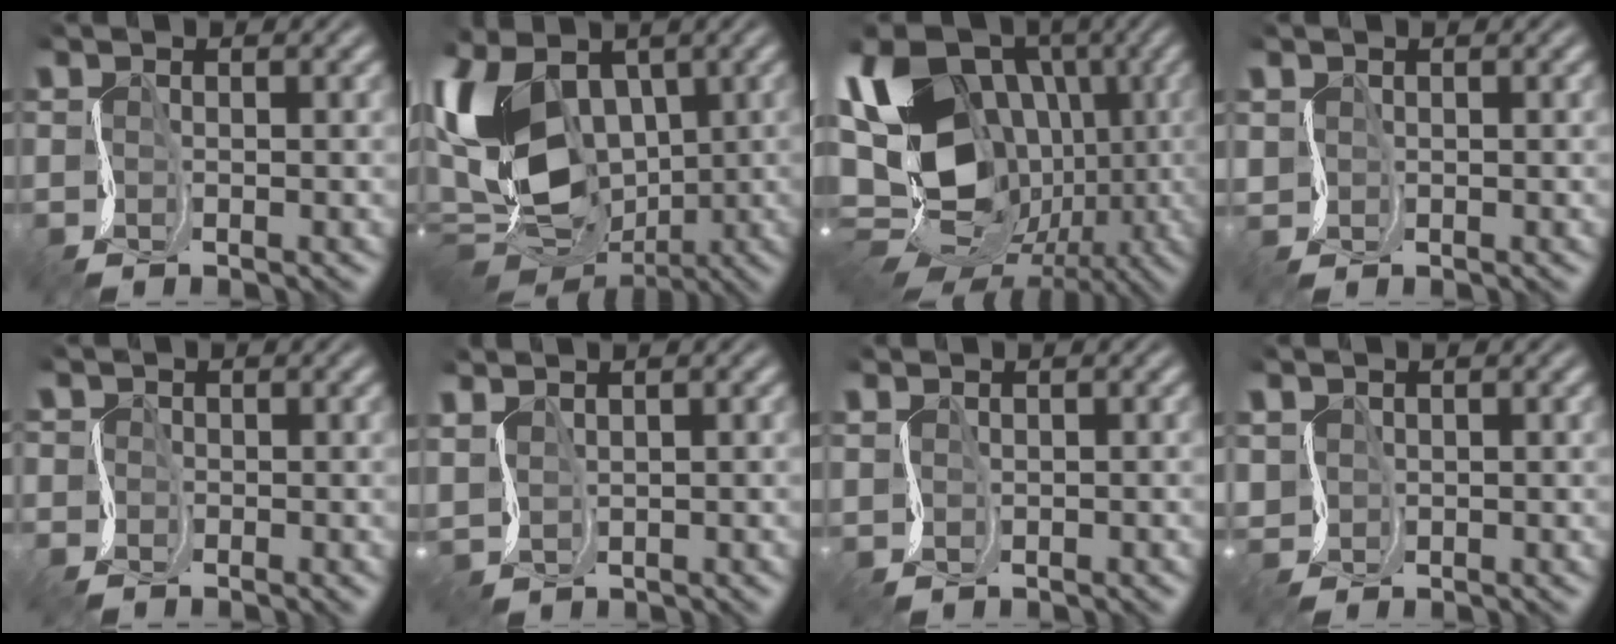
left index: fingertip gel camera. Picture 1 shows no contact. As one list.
[{"total": 14.1, "force": [1.2, 9.7, 10.2], "torque": [-0.225, -0.021, 0.026]}, {"total": 18.9, "force": [1.3, 14.8, 11.7], "torque": [-0.224, 0.010, 0.009]}, {"total": 1.0, "force": [0.6, 0.8, 0.1], "torque": [-0.002, 0.004, 0.018]}, {"total": 1.5, "force": [-1.0, 1.1, -0.4], "torque": [0.016, -0.001, -0.016]}, {"total": 3.0, "force": [2.4, 1.5, 0.9], "torque": [-0.033, 0.022, 0.046]}, {"total": 0.7, "force": [0.2, 0.5, -0.4], "torque": [0.011, 0.001, 0.012]}, {"total": 1.5, "force": [0.8, 1.3, 0.3], "torque": [-0.012, 0.002, 0.020]}]